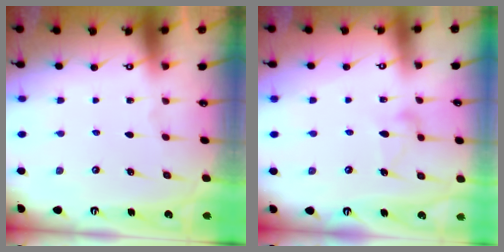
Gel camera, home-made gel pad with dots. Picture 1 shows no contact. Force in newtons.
{"total": 8.2, "press": 8.2, "slide": 0.3}